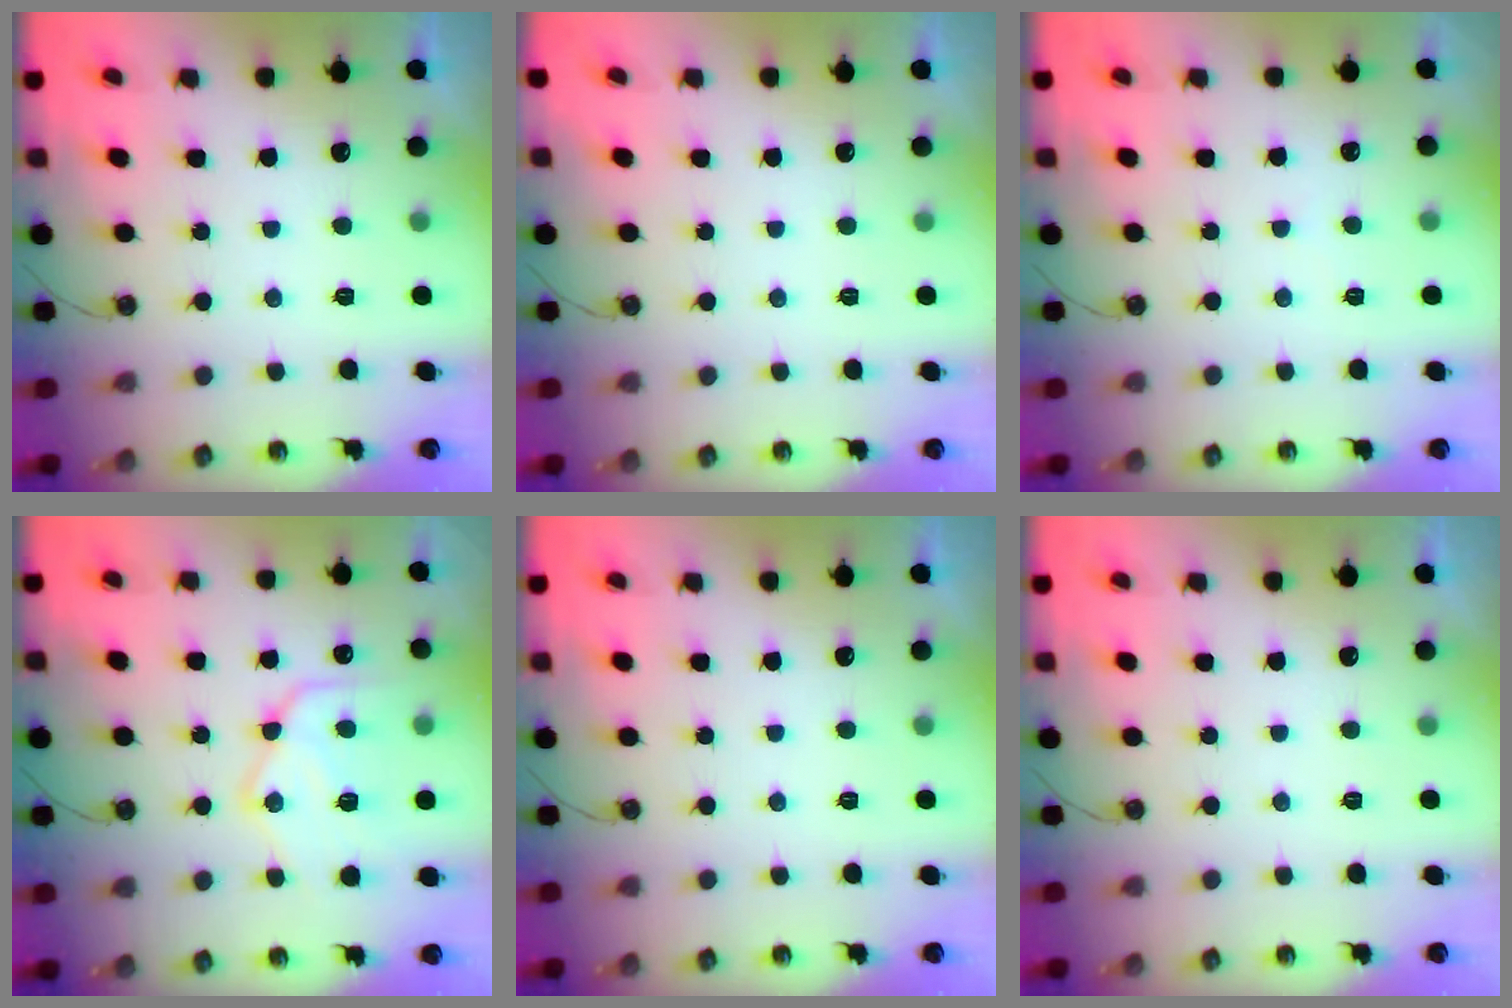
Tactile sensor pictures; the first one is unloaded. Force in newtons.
{"total": 0.0}
{"total": 2.3, "press": 2.2, "slide": 0.4}
{"total": 14.5, "press": 14.5, "slide": 0.7}
{"total": 0.0}
{"total": 0.0}